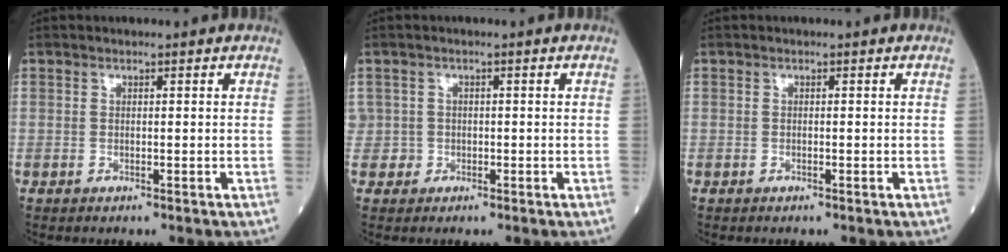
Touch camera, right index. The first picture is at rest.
{"total": 1.7, "force": [-0.3, 1.7, -0.2], "torque": [0.015, 0.010, -0.007]}
{"total": 0.0}